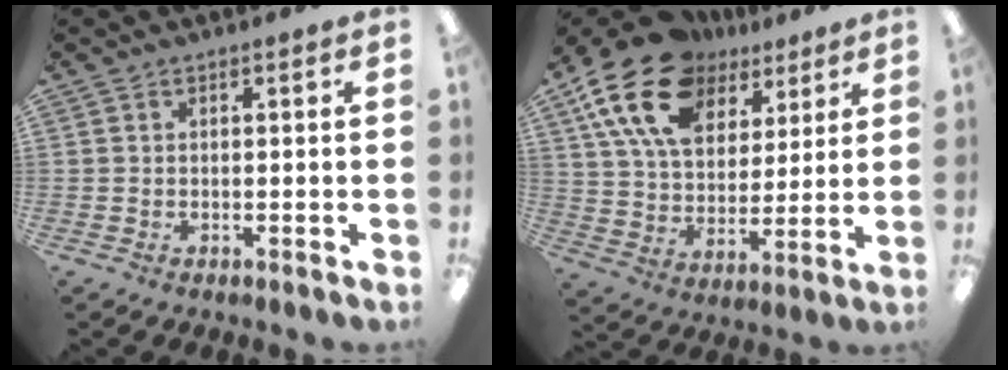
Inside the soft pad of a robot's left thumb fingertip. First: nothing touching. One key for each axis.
{"total": 20.2, "fx": 11.5, "fy": 12.6, "fz": 10.8, "tx": -0.213, "ty": -0.042, "tz": 0.211}